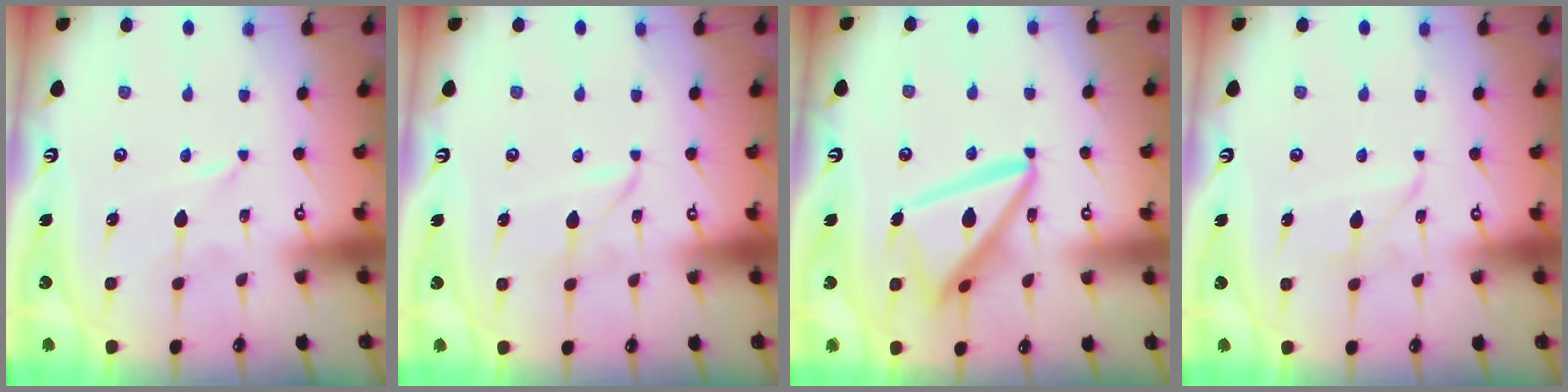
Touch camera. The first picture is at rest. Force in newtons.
{"total": 1.9, "press": 1.9, "slide": 0.2}
{"total": 15.3, "press": 15.2, "slide": 1.6}
{"total": 2.6, "press": 2.6, "slide": 0.1}